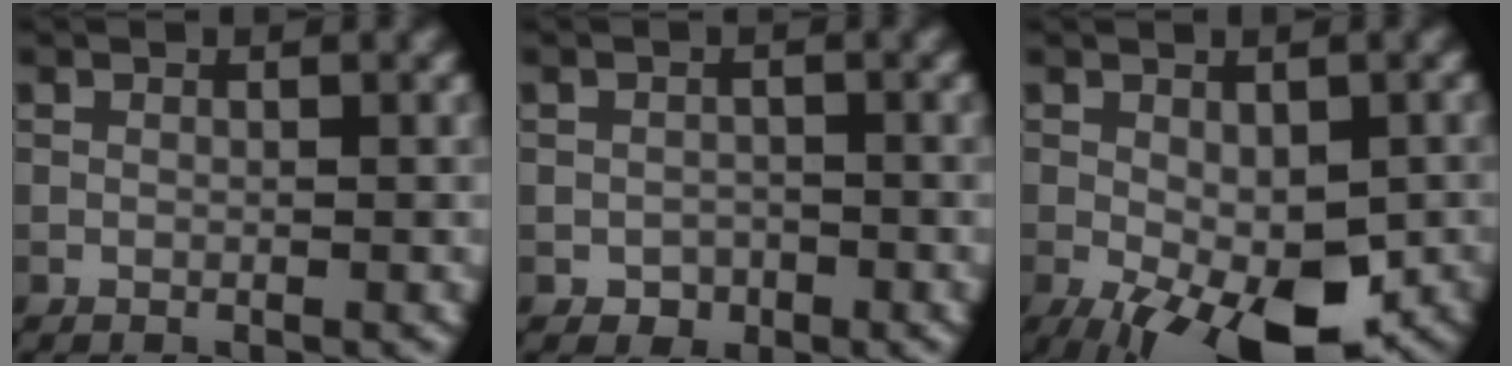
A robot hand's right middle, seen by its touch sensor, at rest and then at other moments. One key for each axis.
{"total": 1.4, "fx": -0.7, "fy": 1.1, "fz": 0.5, "tx": -0.002, "ty": -0.002, "tz": -0.013}
{"total": 10.2, "fx": -4.1, "fy": 4.7, "fz": 8.1, "tx": -0.146, "ty": -0.027, "tz": -0.049}